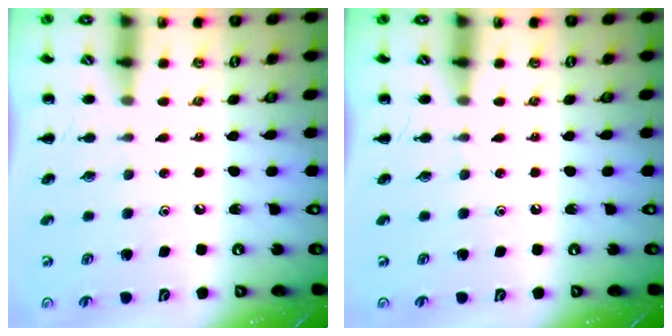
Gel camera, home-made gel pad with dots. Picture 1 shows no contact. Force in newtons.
{"total": 0.0}